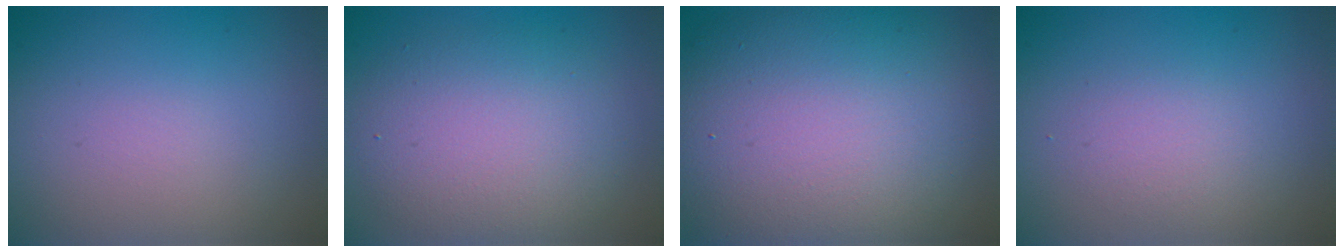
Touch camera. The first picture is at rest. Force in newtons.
{"total": 5.5, "press": 5.5, "slide": 0.5}
{"total": 13.1, "press": 13.1, "slide": 0.7}
{"total": 1.5, "press": 1.5, "slide": 0.1}